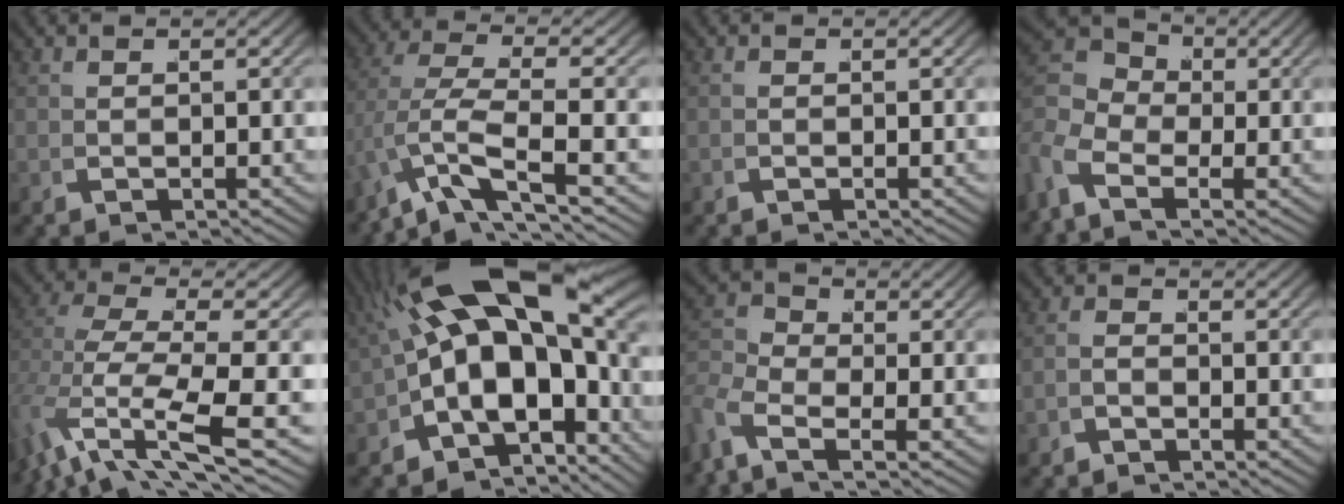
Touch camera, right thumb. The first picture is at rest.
{"total": 6.0, "force": [-1.0, 2.8, 5.3], "torque": [-0.108, -0.021, 0.002]}
{"total": 0.0}
{"total": 6.9, "force": [1.7, 4.8, 4.7], "torque": [-0.097, 0.001, 0.020]}
{"total": 8.2, "force": [-0.9, 3.6, 7.3], "torque": [-0.166, -0.034, 0.009]}
{"total": 16.1, "force": [-0.3, 10.1, 12.6], "torque": [-0.235, -0.040, 0.008]}
{"total": 5.5, "force": [-1.7, 3.5, 4.0], "torque": [-0.106, -0.028, -0.022]}
{"total": 1.1, "force": [-1.0, 0.3, 0.2], "torque": [0.002, 0.000, -0.021]}